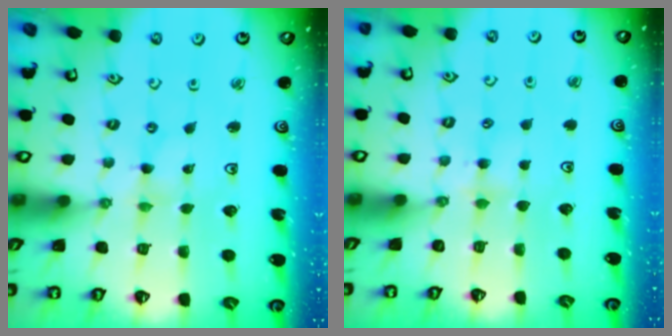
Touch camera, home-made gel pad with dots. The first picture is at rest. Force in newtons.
{"total": 4.3, "press": 4.2, "slide": 0.6}